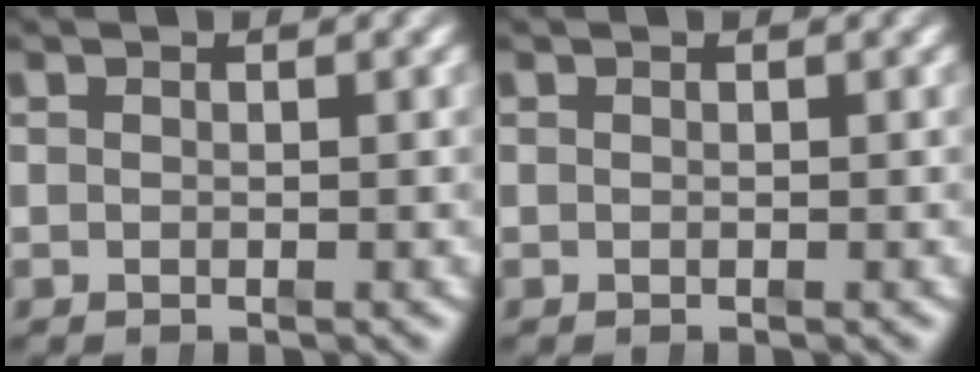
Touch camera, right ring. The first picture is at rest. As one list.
[{"total": 0.0}]